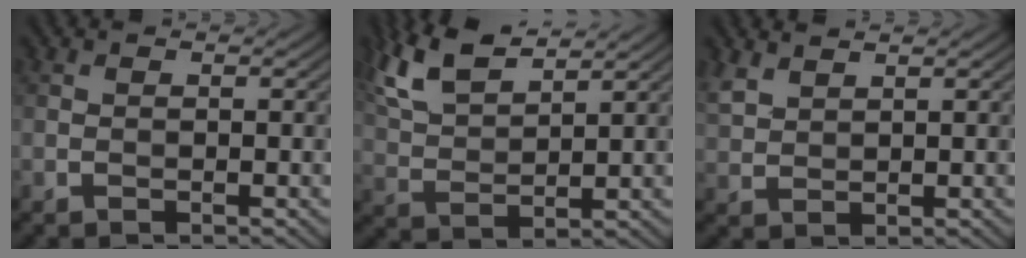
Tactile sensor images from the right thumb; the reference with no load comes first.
{"total": 9.1, "force": [6.5, 3.0, 5.7], "torque": [-0.144, 0.017, 0.134]}
{"total": 3.0, "force": [2.4, 1.2, 1.4], "torque": [-0.042, 0.003, 0.058]}